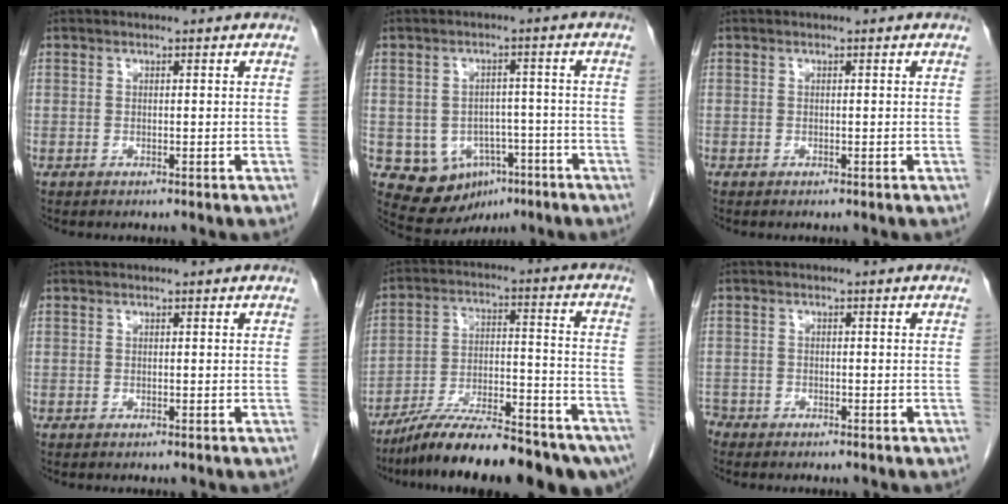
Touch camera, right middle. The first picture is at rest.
{"total": 8.8, "force": [-3.8, 7.0, 3.9], "torque": [-0.054, 0.019, -0.042]}
{"total": 0.0}
{"total": 0.0}
{"total": 21.9, "force": [-17.6, 3.9, 12.4], "torque": [-0.143, 0.013, -0.275]}
{"total": 2.3, "force": [-2.1, 1.0, 0.2], "torque": [-0.005, 0.001, -0.038]}